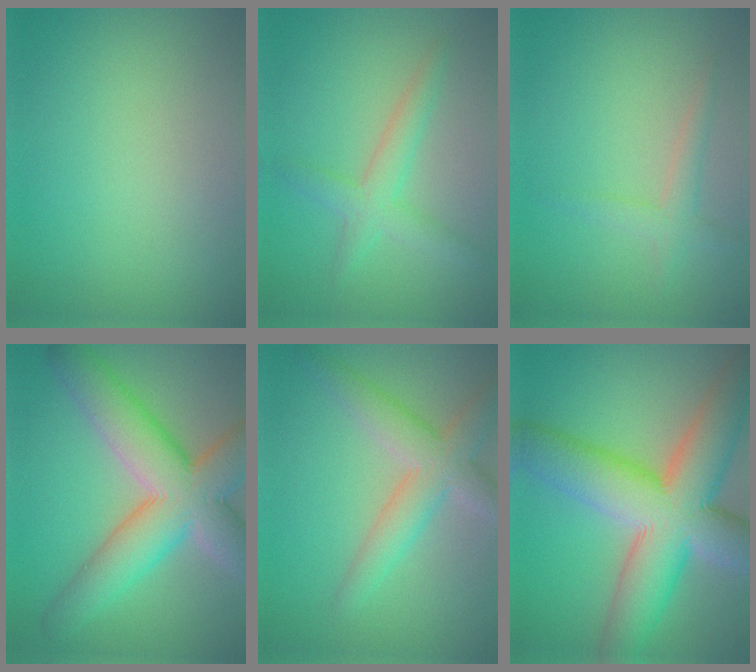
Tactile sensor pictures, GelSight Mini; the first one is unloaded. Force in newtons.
{"total": 2.9, "press": 2.9, "slide": 0.1}
{"total": 1.8, "press": 1.8, "slide": 0.0}
{"total": 10.2, "press": 10.2, "slide": 0.7}
{"total": 4.8, "press": 4.8, "slide": 0.2}
{"total": 12.7, "press": 12.6, "slide": 0.4}